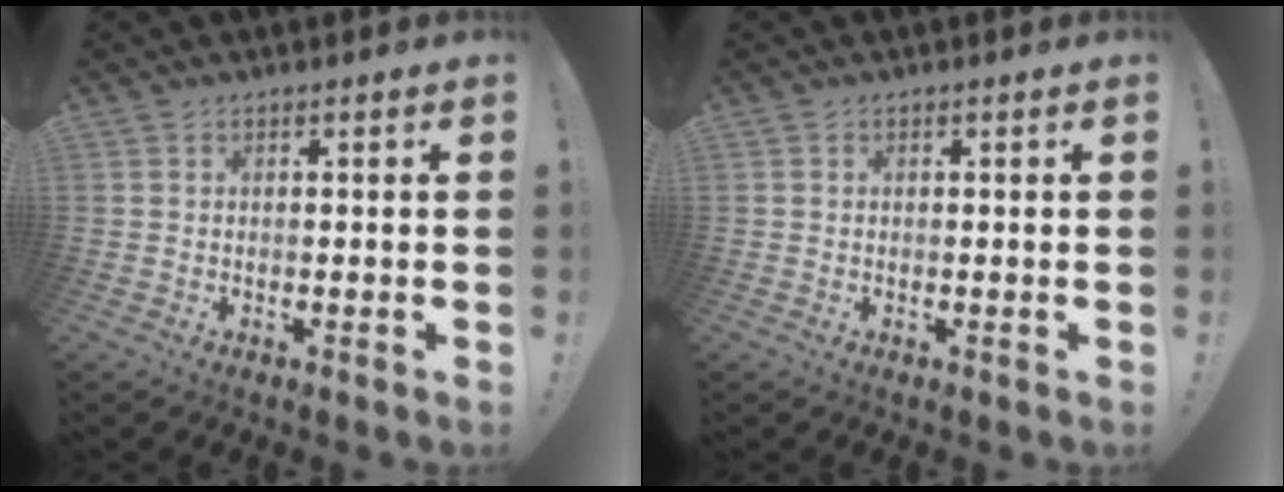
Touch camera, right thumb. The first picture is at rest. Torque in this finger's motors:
{"motor_torque": [-0.18, 0.01, -0.12, -0.21, 0.12]}